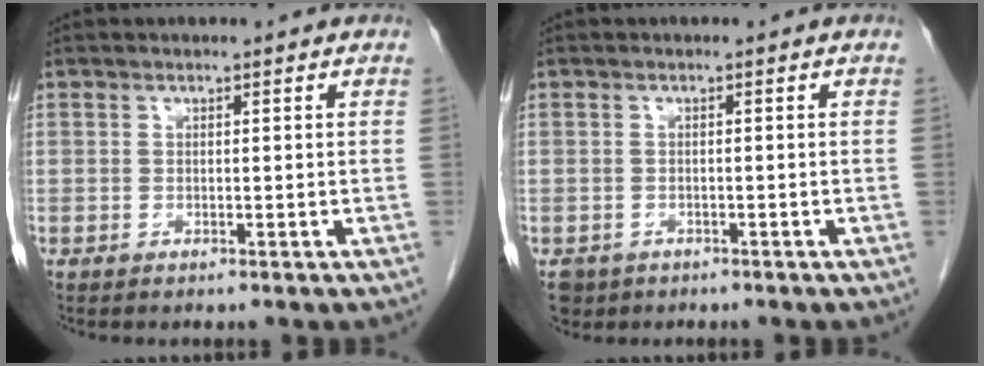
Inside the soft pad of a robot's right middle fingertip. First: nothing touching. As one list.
[{"total": 3.2, "force": [-2.1, 2.4, 0.5], "torque": [-0.008, 0.001, -0.032]}]